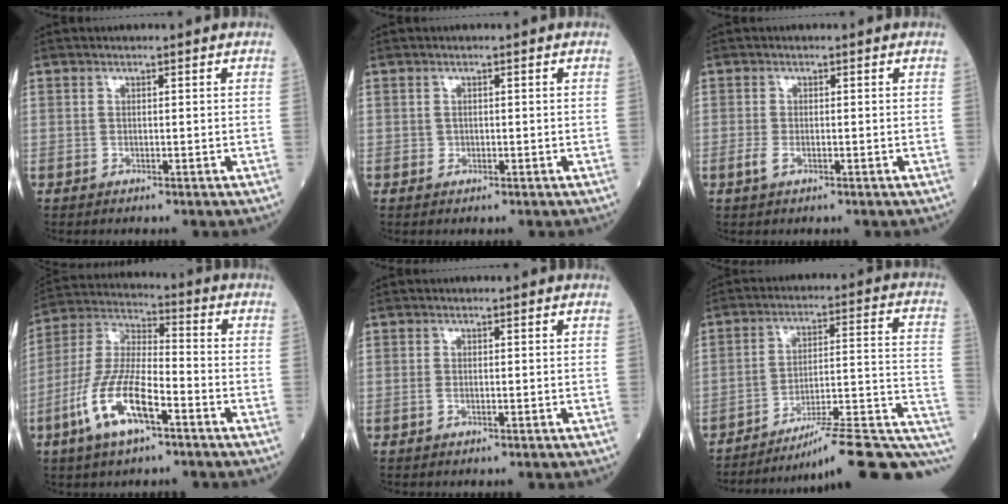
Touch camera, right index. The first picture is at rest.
{"total": 0.6, "force": [0.0, 0.6, 0.2], "torque": [-0.001, 0.002, -0.001]}
{"total": 1.6, "force": [-0.6, 0.7, 1.3], "torque": [-0.033, -0.002, -0.011]}
{"total": 12.9, "force": [-5.9, 3.6, 10.9], "torque": [-0.232, -0.003, -0.114]}
{"total": 0.6, "force": [-0.2, 0.3, 0.5], "torque": [-0.014, -0.001, -0.003]}
{"total": 17.9, "force": [-12.5, 1.5, 12.7], "torque": [-0.117, 0.040, -0.179]}